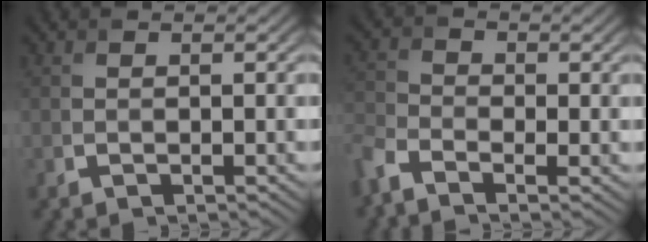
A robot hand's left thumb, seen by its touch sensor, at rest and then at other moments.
{"total": 5.0, "force": [-3.0, 2.5, 3.1], "torque": [-0.082, -0.010, -0.076]}